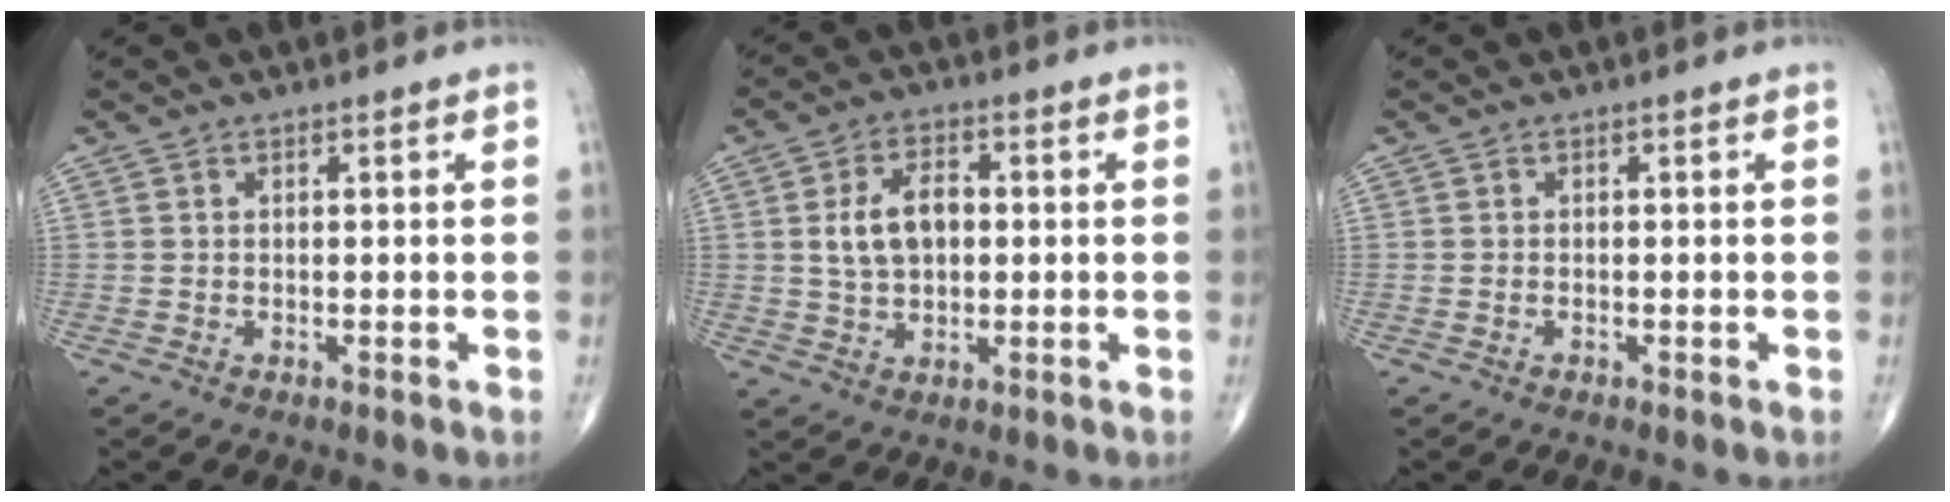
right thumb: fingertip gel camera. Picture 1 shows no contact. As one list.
[{"total": 7.9, "force": [0.7, 5.0, 6.1], "torque": [-0.096, 0.011, 0.012]}, {"total": 0.0}]